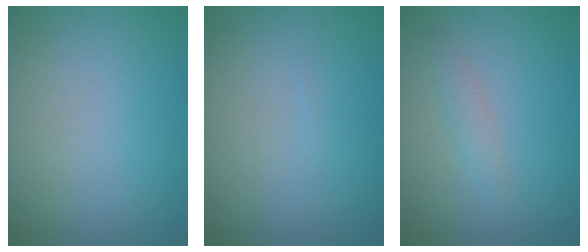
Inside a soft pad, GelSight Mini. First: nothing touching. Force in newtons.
{"total": 0.0}
{"total": 1.3, "press": 1.3, "slide": 0.0}